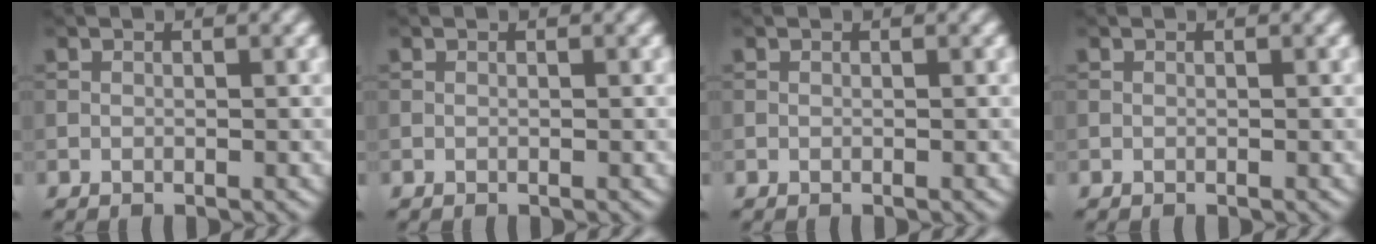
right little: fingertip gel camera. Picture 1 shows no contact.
{"total": 0.0}
{"total": 0.0}
{"total": 0.0}